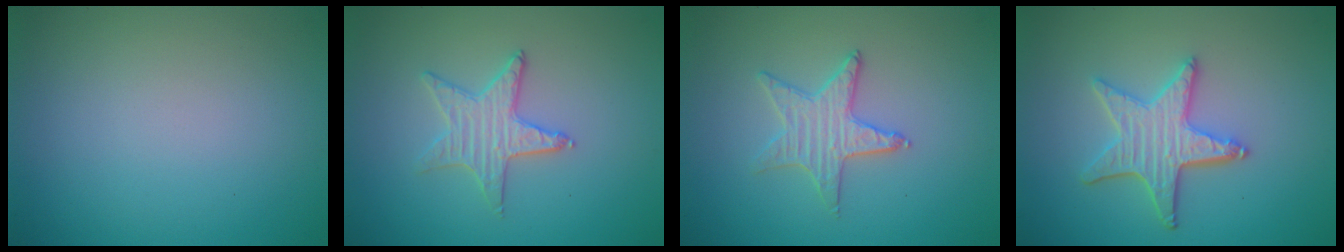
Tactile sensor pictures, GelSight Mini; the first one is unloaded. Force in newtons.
{"total": 1.9, "press": 1.9, "slide": 0.2}
{"total": 1.9, "press": 1.9, "slide": 0.2}
{"total": 4.1, "press": 3.6, "slide": 1.8}